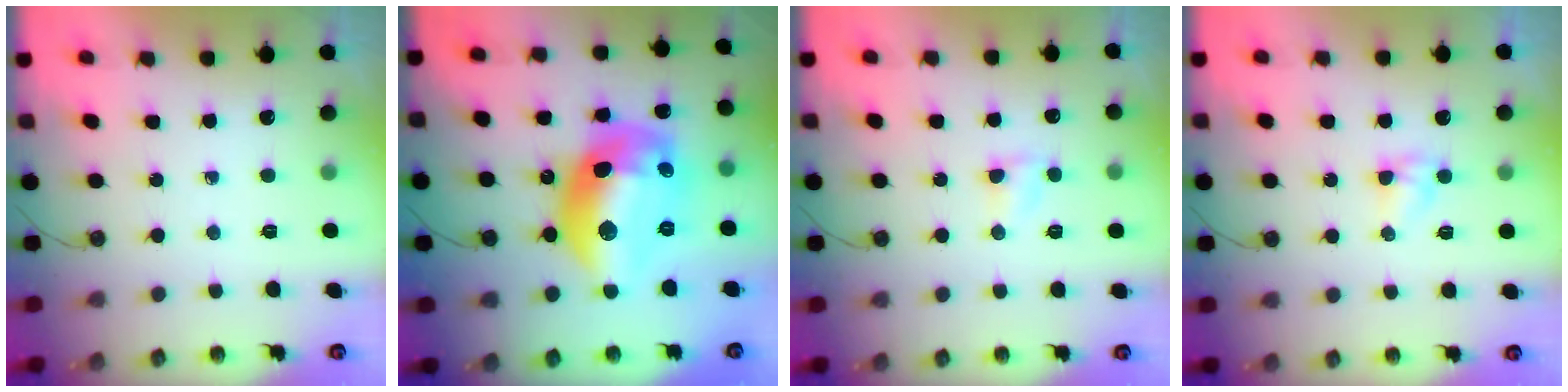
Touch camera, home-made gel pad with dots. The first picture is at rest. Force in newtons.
{"total": 21.4, "press": 21.3, "slide": 2.0}
{"total": 3.6, "press": 3.6, "slide": 0.5}
{"total": 2.8, "press": 2.8, "slide": 0.2}